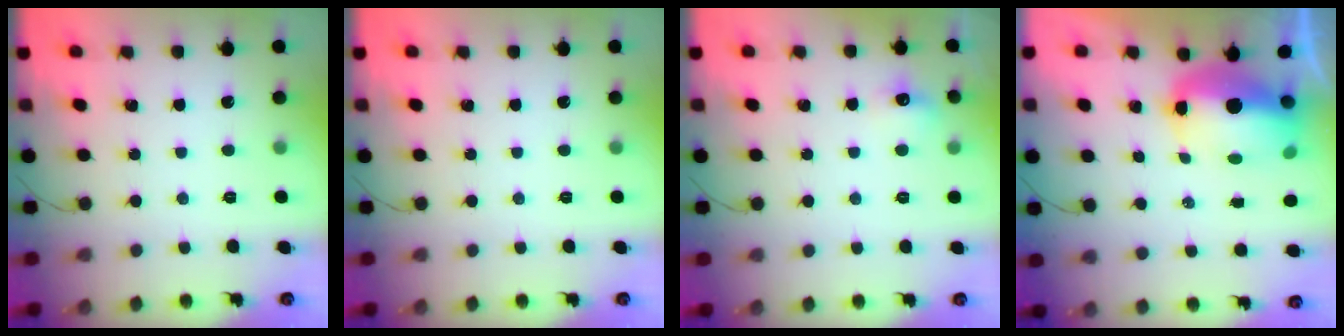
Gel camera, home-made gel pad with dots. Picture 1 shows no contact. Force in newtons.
{"total": 0.0}
{"total": 6.2, "press": 5.9, "slide": 2.0}
{"total": 13.6, "press": 13.4, "slide": 2.8}